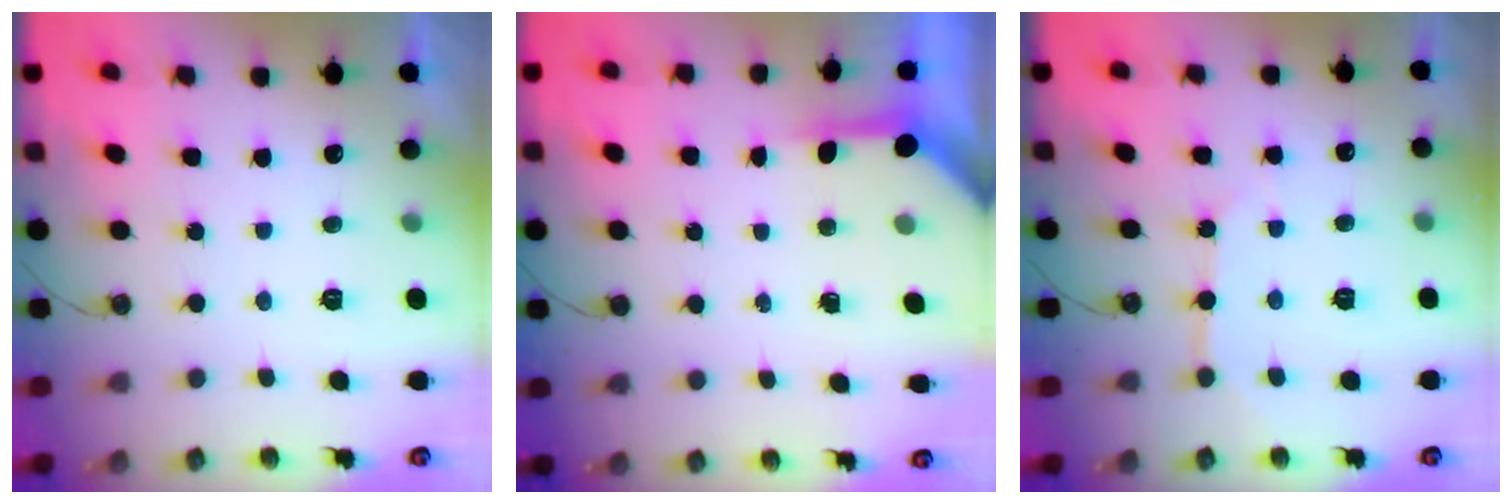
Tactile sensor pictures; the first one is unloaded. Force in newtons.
{"total": 5.3, "press": 5.3, "slide": 0.4}
{"total": 4.7, "press": 4.7, "slide": 0.4}